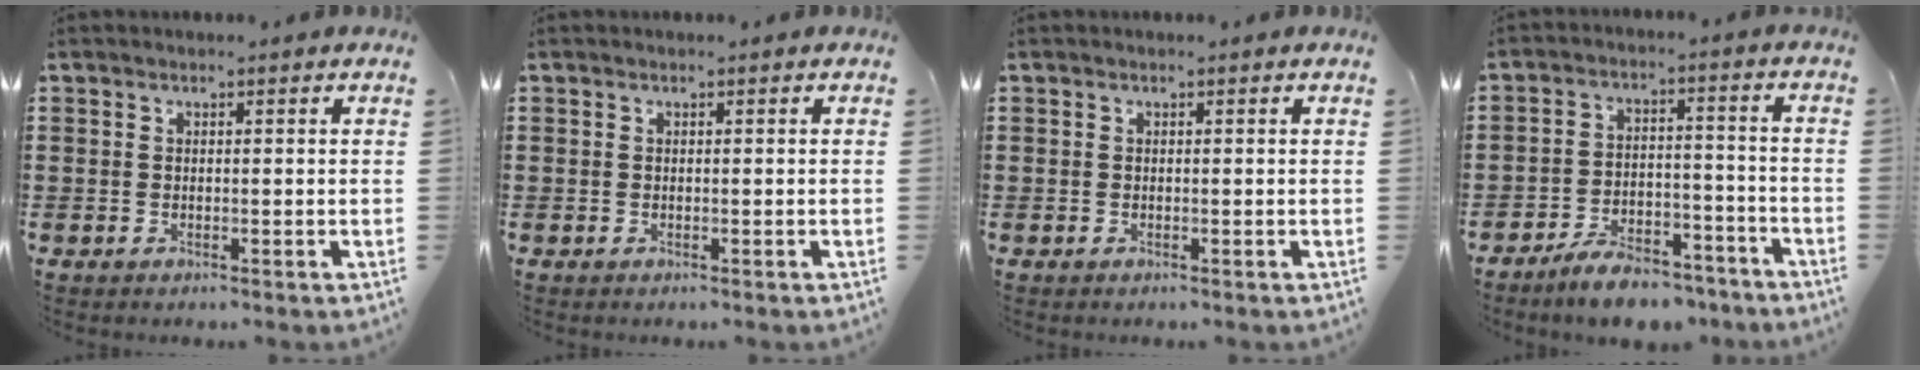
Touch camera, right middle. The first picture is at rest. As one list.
[{"total": 0.0}, {"total": 0.0}, {"total": 6.7, "force": [-6.2, 1.4, 2.3], "torque": [-0.036, 0.014, -0.116]}]